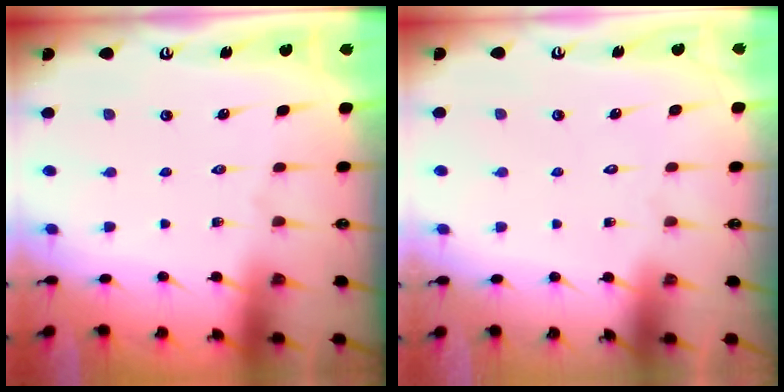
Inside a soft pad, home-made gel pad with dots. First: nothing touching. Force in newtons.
{"total": 1.6, "press": 1.6, "slide": 0.1}